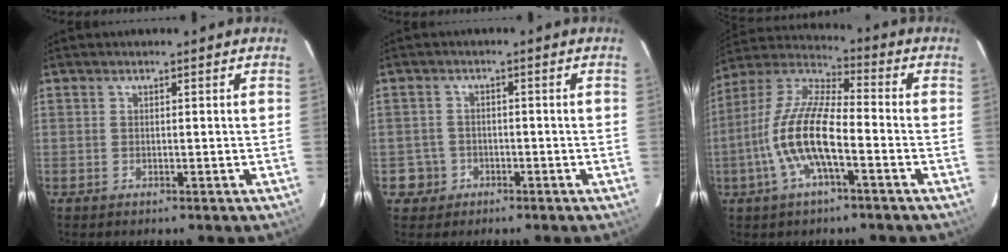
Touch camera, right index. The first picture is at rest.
{"total": 3.8, "force": [-1.4, 3.5, -0.2], "torque": [-0.003, 0.019, -0.023]}
{"total": 14.2, "force": [-4.5, 4.2, 12.8], "torque": [-0.262, 0.000, -0.092]}